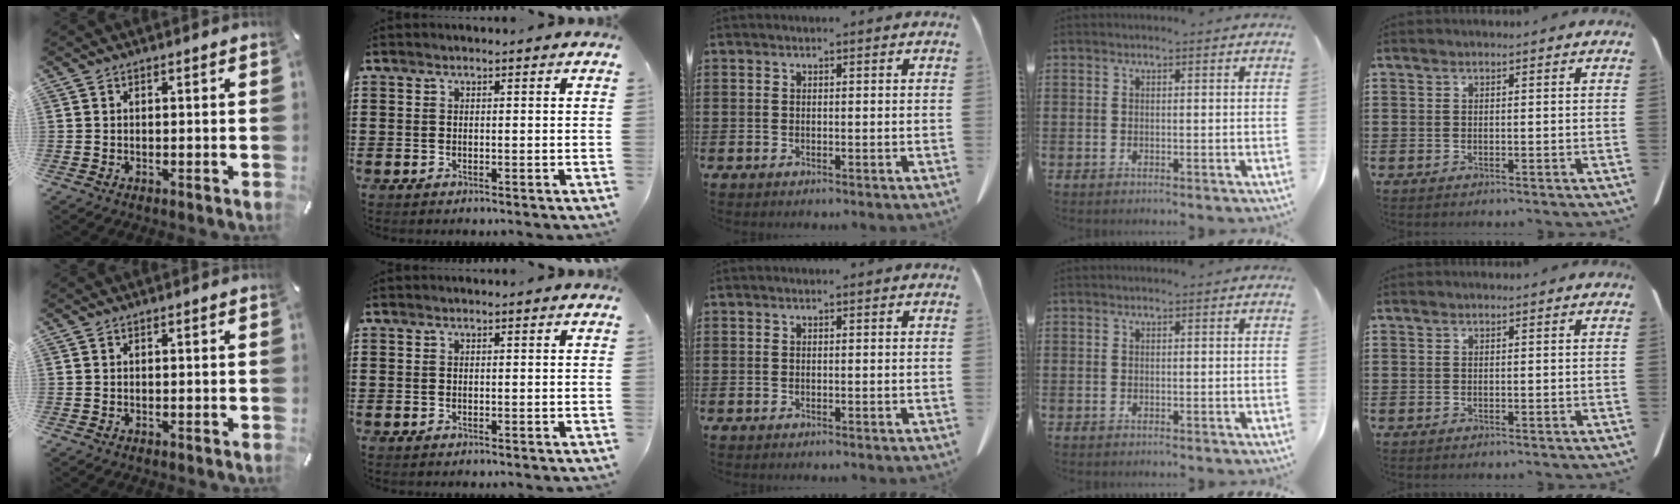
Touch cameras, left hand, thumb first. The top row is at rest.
{}